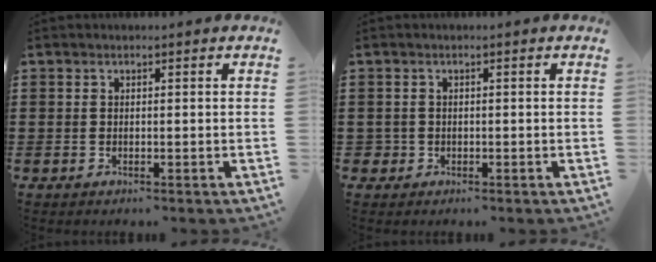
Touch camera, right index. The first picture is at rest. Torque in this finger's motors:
{"motor_torque": [-0.85, 1.11, -0.11, -0.03]}